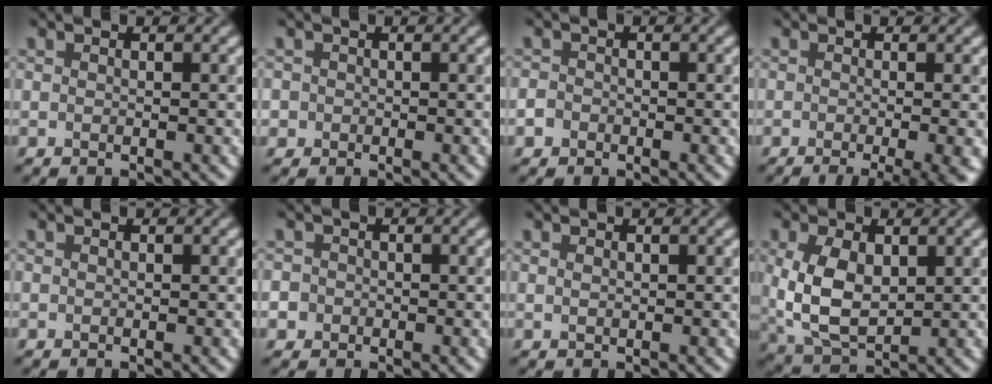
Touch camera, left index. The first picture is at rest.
{"total": 1.1, "force": [-0.1, 1.1, 0.1], "torque": [0.012, -0.003, -0.006]}
{"total": 1.6, "force": [-0.7, 1.4, 0.5], "torque": [0.004, 0.004, -0.015]}
{"total": 6.3, "force": [-2.5, 2.1, 5.4], "torque": [-0.050, -0.009, -0.032]}
{"total": 0.0}
{"total": 4.1, "force": [-1.2, 3.8, 0.9], "torque": [-0.001, 0.008, -0.052]}
{"total": 0.5, "force": [0.2, 0.3, 0.3], "torque": [-0.008, 0.001, 0.005]}
{"total": 6.2, "force": [0.7, 3.9, 4.8], "torque": [-0.107, -0.001, 0.020]}